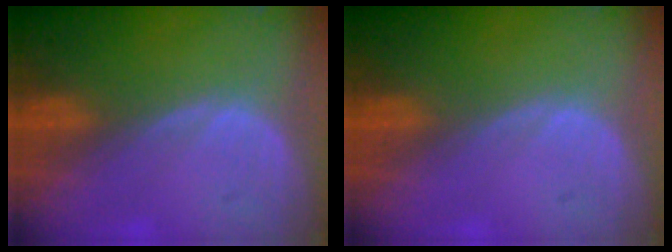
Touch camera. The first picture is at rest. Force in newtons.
{"total": 0.0}